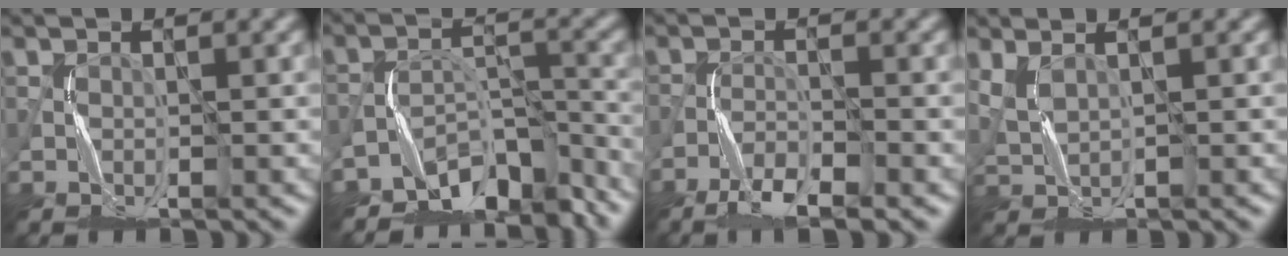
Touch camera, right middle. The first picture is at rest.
{"total": 7.1, "force": [-6.4, 2.6, 1.5], "torque": [0.000, -0.007, -0.113]}
{"total": 4.2, "force": [-3.5, 0.6, 2.3], "torque": [-0.041, -0.001, -0.067]}
{"total": 1.7, "force": [1.2, 0.5, 1.1], "torque": [-0.033, 0.007, 0.029]}